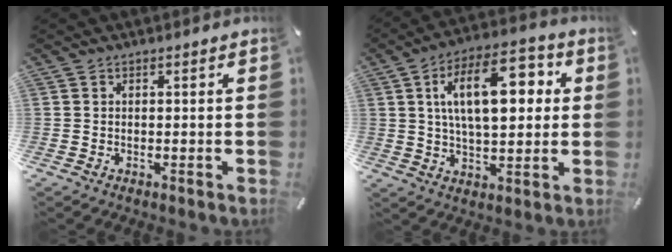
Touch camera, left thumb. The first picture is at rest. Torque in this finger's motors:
{"motor_torque": [0.72, 1.25, 1.94, -0.83, 0.51]}